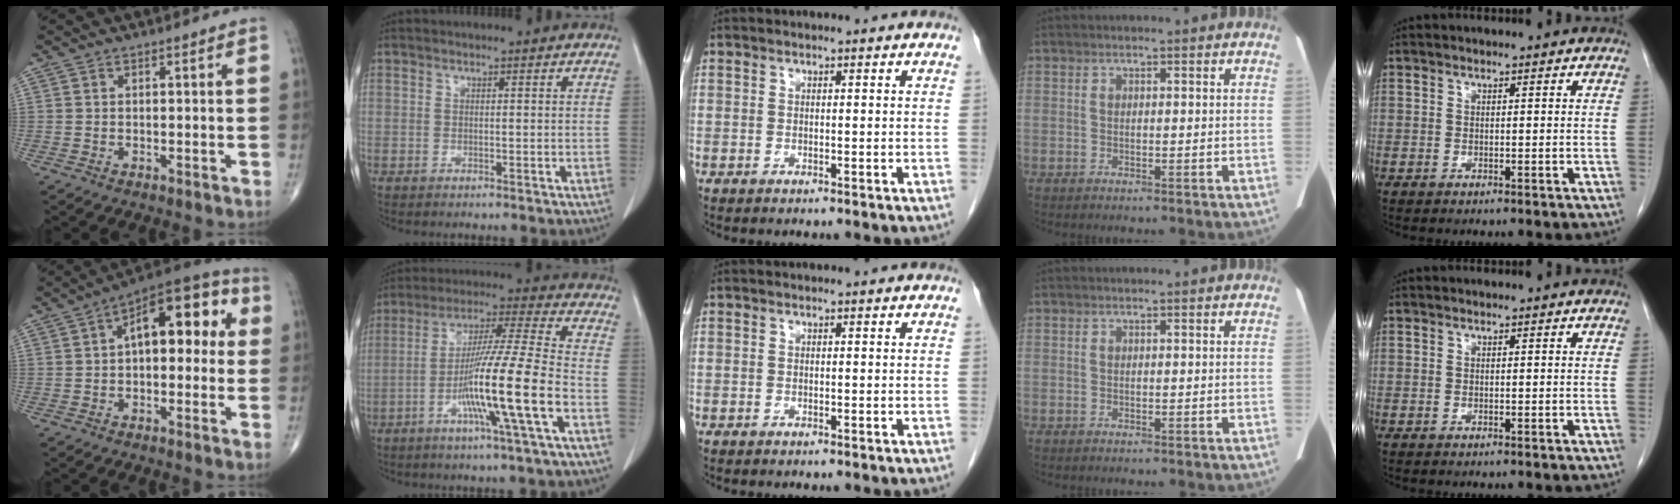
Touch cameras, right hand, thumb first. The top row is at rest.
{"thumb": {"total": 15.5, "force": [2.6, 7.9, 13.0], "torque": [-0.151, 0.042, 0.028]}, "index": {"total": 14.8, "force": [-5.3, -1.5, 13.8], "torque": [-0.251, -0.006, -0.100]}}